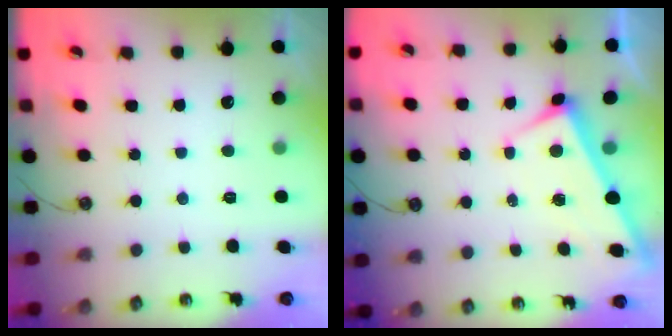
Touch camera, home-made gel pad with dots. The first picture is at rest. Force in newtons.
{"total": 3.0, "press": 3.0, "slide": 0.0}